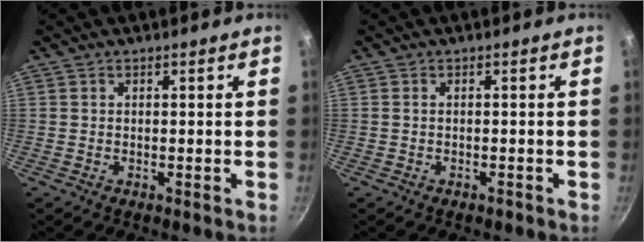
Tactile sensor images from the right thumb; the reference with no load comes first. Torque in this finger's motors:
{"motor_torque": [-0.25, 0.04, -0.15, -0.02, 0.00]}